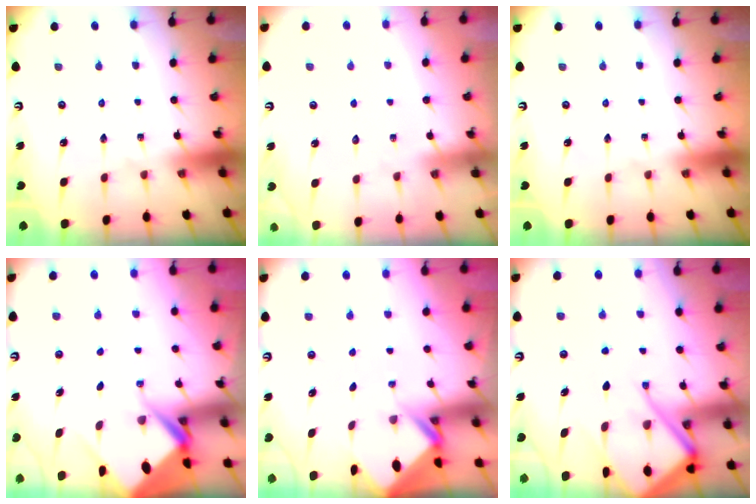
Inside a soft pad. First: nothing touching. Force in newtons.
{"total": 3.8, "press": 3.8, "slide": 0.4}
{"total": 0.0}
{"total": 6.7, "press": 6.7, "slide": 0.7}
{"total": 2.7, "press": 2.7, "slide": 0.2}
{"total": 12.7, "press": 12.6, "slide": 1.3}